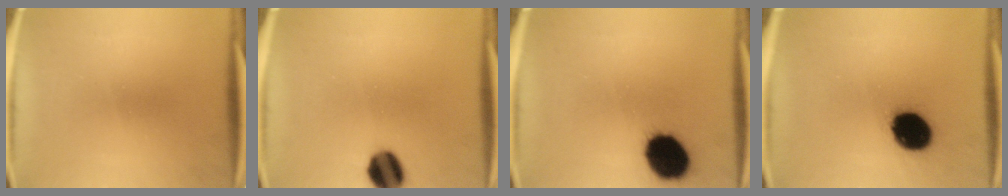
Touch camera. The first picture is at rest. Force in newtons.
{"total": 8.6}
{"total": 15.4}
{"total": 14.8}